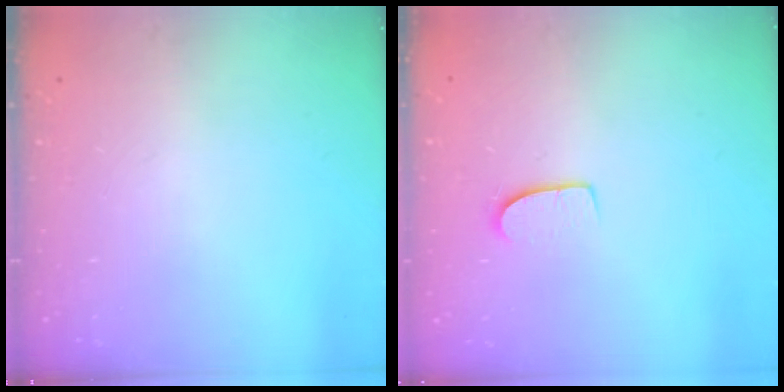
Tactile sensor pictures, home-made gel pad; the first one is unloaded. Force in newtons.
{"total": 6.8, "press": 6.8, "slide": 0.4}